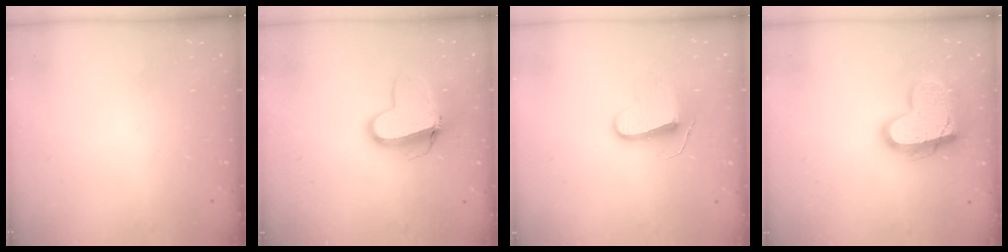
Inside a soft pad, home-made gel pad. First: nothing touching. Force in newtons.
{"total": 11.7, "press": 11.6, "slide": 1.3}
{"total": 9.2, "press": 9.2, "slide": 0.3}
{"total": 18.1, "press": 18.1, "slide": 1.6}